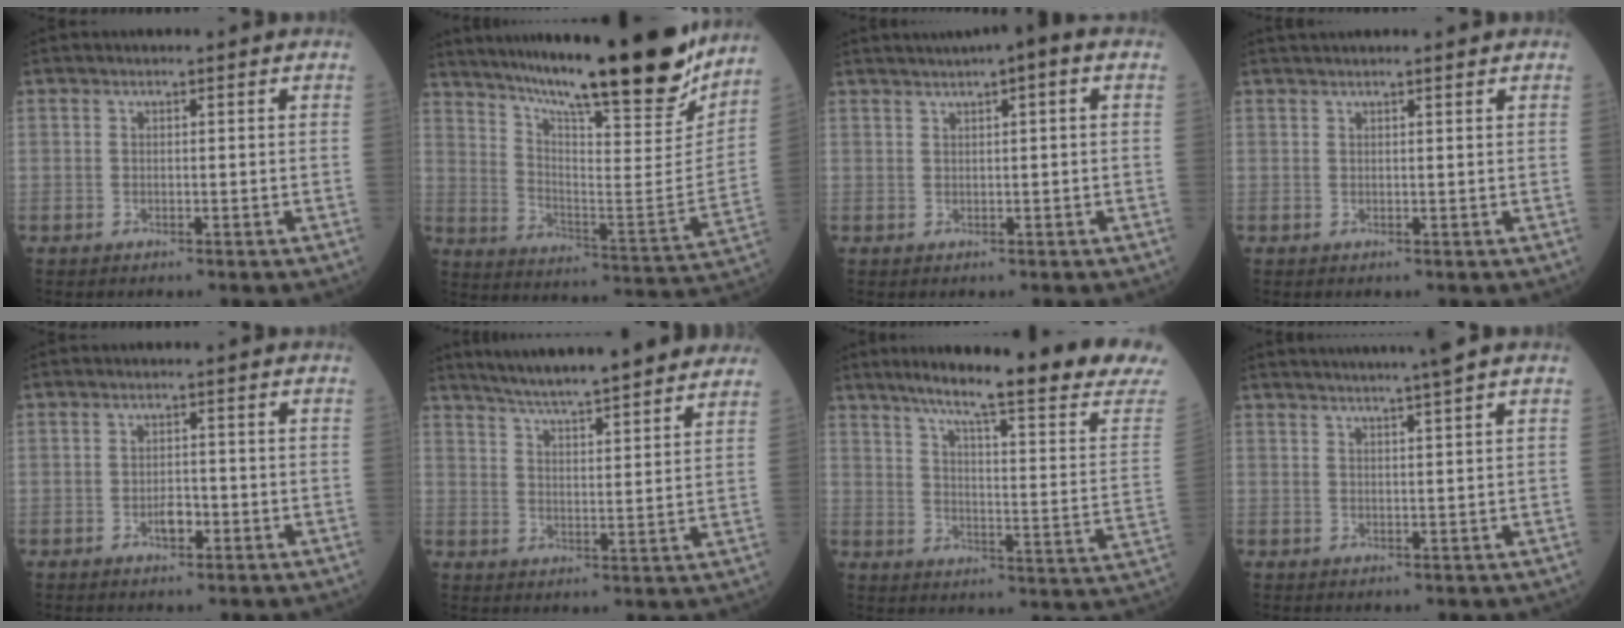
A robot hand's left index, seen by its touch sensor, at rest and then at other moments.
{"total": 27.8, "force": [22.8, 3.2, 15.5], "torque": [-0.257, -0.057, 0.324]}
{"total": 5.2, "force": [3.0, 0.4, 4.2], "torque": [-0.068, 0.024, 0.047]}
{"total": 4.4, "force": [4.1, 0.1, 1.5], "torque": [-0.021, 0.022, 0.054]}
{"total": 2.0, "force": [-1.0, 1.0, 1.3], "torque": [-0.024, 0.000, -0.015]}
{"total": 19.2, "force": [16.9, 1.6, 8.9], "torque": [-0.136, 0.013, 0.234]}
{"total": 24.0, "force": [20.1, -0.3, 13.1], "torque": [-0.190, -0.067, 0.261]}
{"total": 6.3, "force": [5.3, -1.3, 3.2], "torque": [-0.047, 0.007, 0.071]}